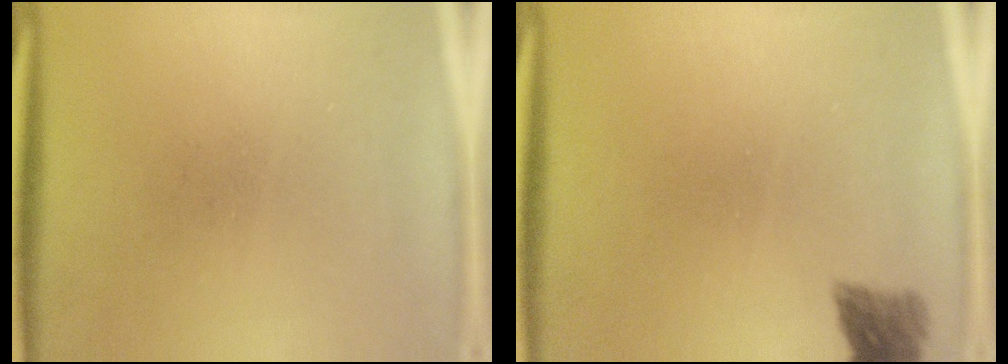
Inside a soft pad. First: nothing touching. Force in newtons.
{"total": 2.8}